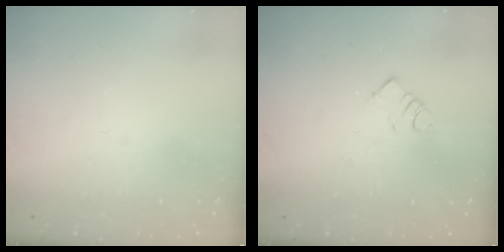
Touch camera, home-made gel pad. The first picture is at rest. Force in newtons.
{"total": 3.6, "press": 3.6, "slide": 0.4}